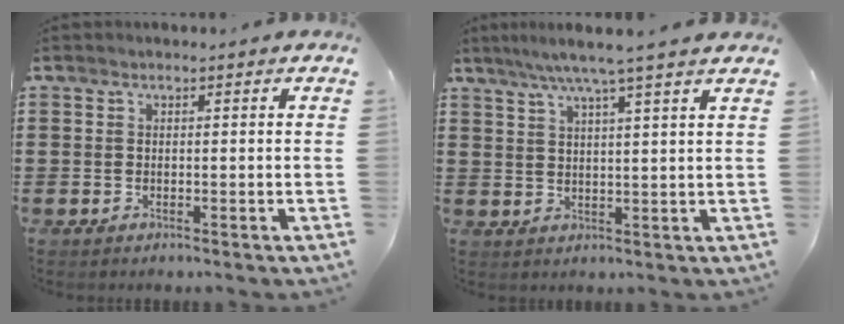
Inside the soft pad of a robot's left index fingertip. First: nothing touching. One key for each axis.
{"total": 5.3, "fx": 4.2, "fy": -0.9, "fz": 3.0, "tx": -0.070, "ty": -0.012, "tz": 0.072}